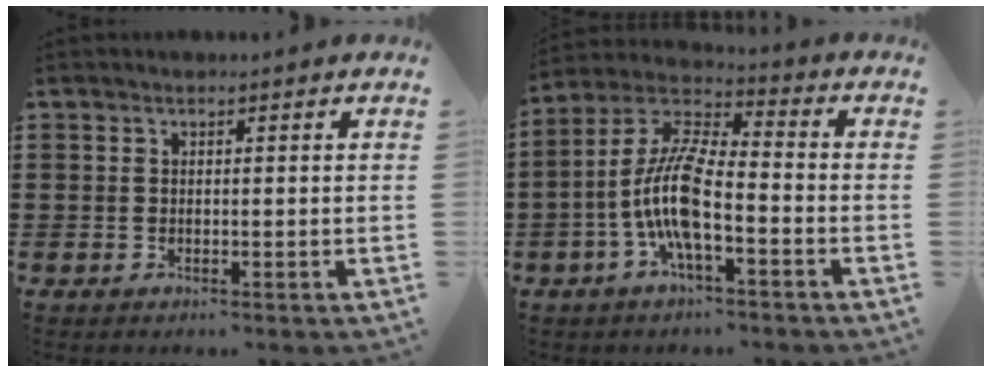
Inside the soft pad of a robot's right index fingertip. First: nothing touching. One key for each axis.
{"total": 10.7, "fx": -3.3, "fy": 3.1, "fz": 9.7, "tx": -0.234, "ty": -0.014, "tz": -0.071}